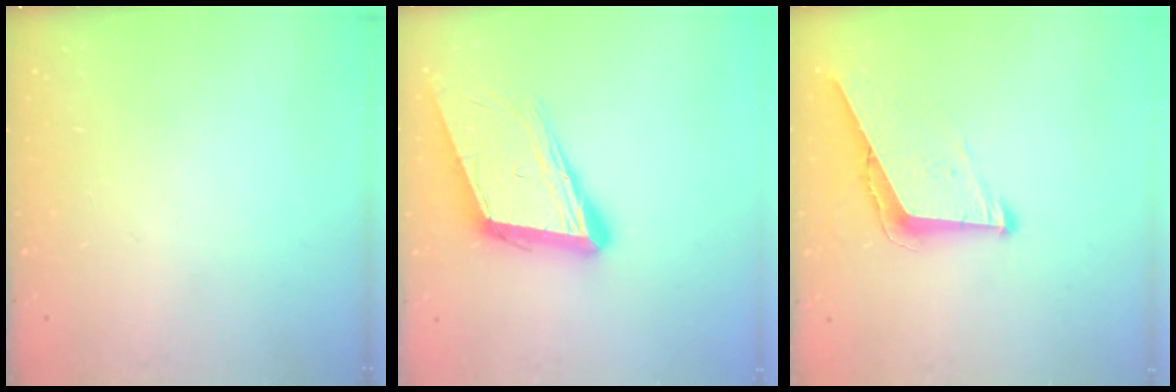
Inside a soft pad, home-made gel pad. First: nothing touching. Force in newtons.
{"total": 15.9, "press": 15.4, "slide": 4.0}
{"total": 8.8, "press": 8.7, "slide": 0.4}